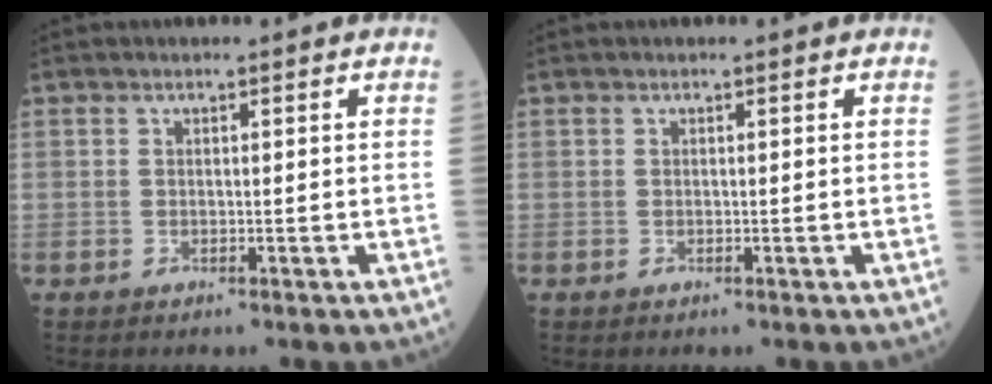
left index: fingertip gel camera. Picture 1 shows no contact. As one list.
[{"total": 0.0}]